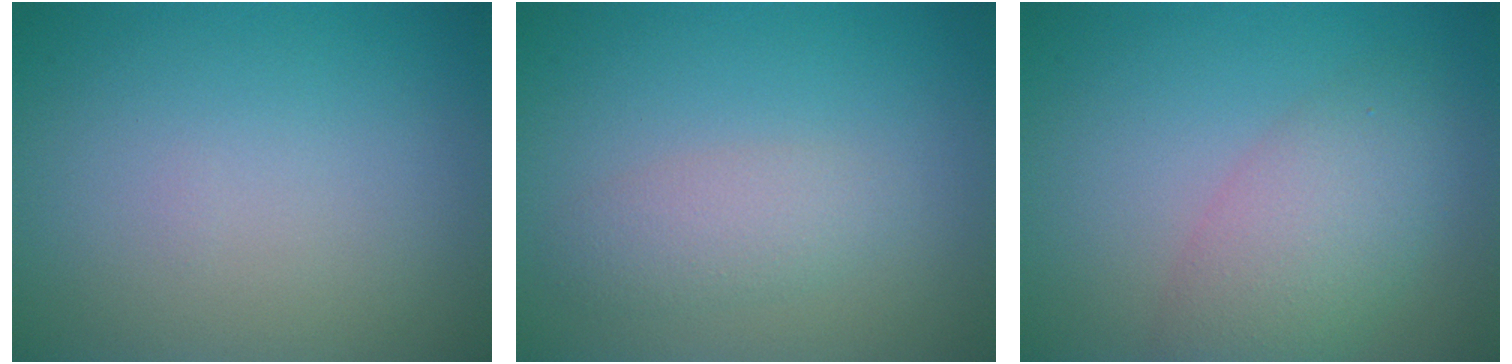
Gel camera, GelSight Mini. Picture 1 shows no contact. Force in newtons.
{"total": 2.3, "press": 2.3, "slide": 0.1}
{"total": 4.7, "press": 4.7, "slide": 0.1}